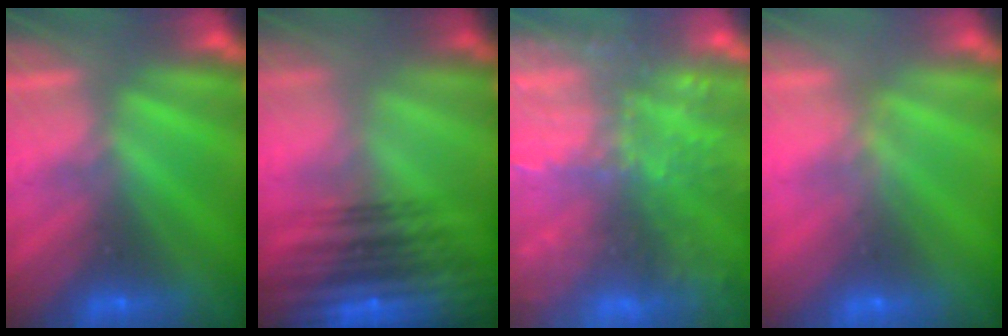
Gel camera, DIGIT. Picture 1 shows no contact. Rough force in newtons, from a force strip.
{"total": 7.7}
{"total": 9.6}
{"total": 4.6}